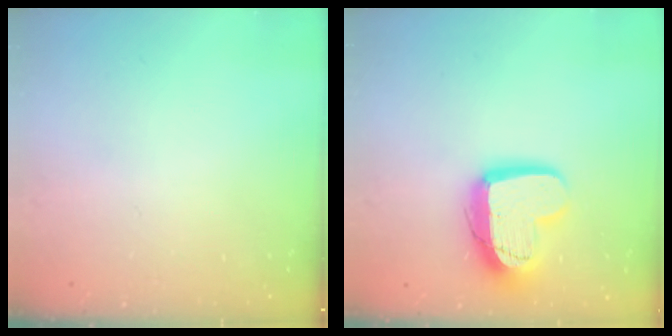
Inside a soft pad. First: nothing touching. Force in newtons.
{"total": 16.0, "press": 15.9, "slide": 1.5}